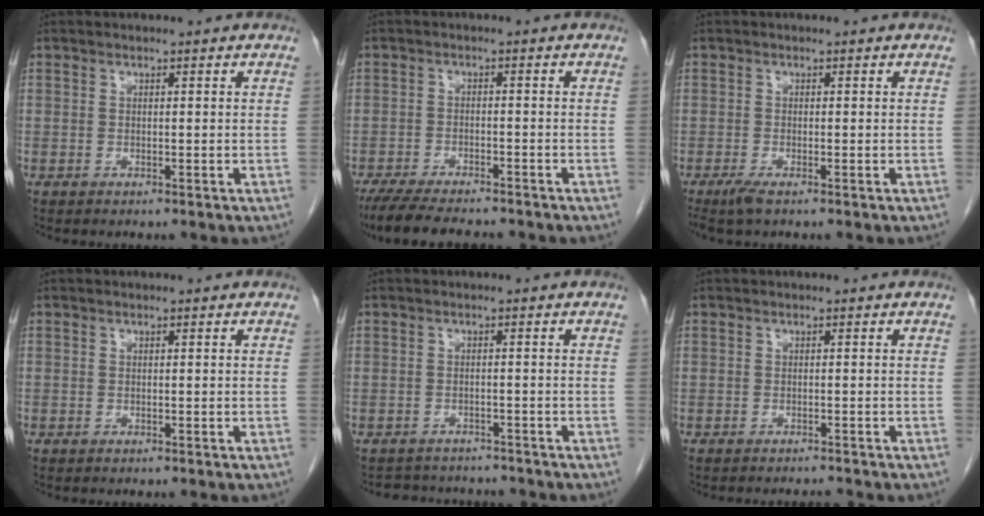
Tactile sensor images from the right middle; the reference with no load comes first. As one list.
[{"total": 10.9, "force": [-9.4, 2.0, 5.1], "torque": [-0.082, -0.016, -0.145]}, {"total": 2.0, "force": [-1.4, 0.2, 1.5], "torque": [-0.034, -0.008, -0.025]}, {"total": 0.0}, {"total": 6.3, "force": [-6.0, 1.9, 0.6], "torque": [-0.009, 0.008, -0.077]}, {"total": 2.4, "force": [-2.4, -0.1, 0.3], "torque": [-0.002, -0.007, -0.031]}]